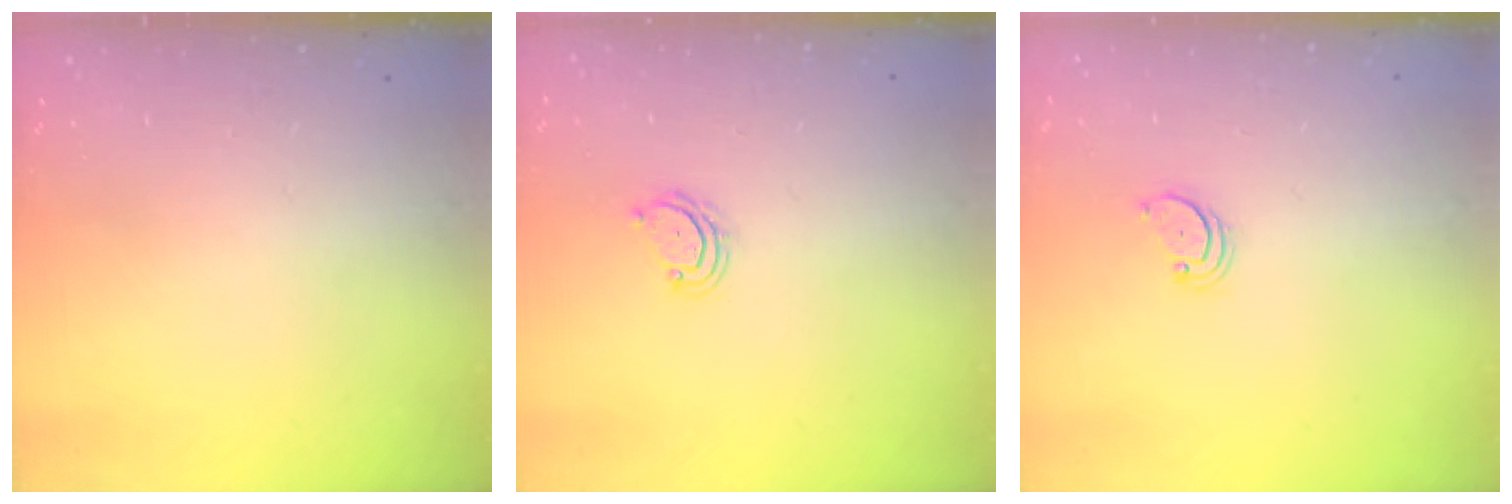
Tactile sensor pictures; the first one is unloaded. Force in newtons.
{"total": 4.4, "press": 4.3, "slide": 0.3}
{"total": 2.2, "press": 2.2, "slide": 0.2}